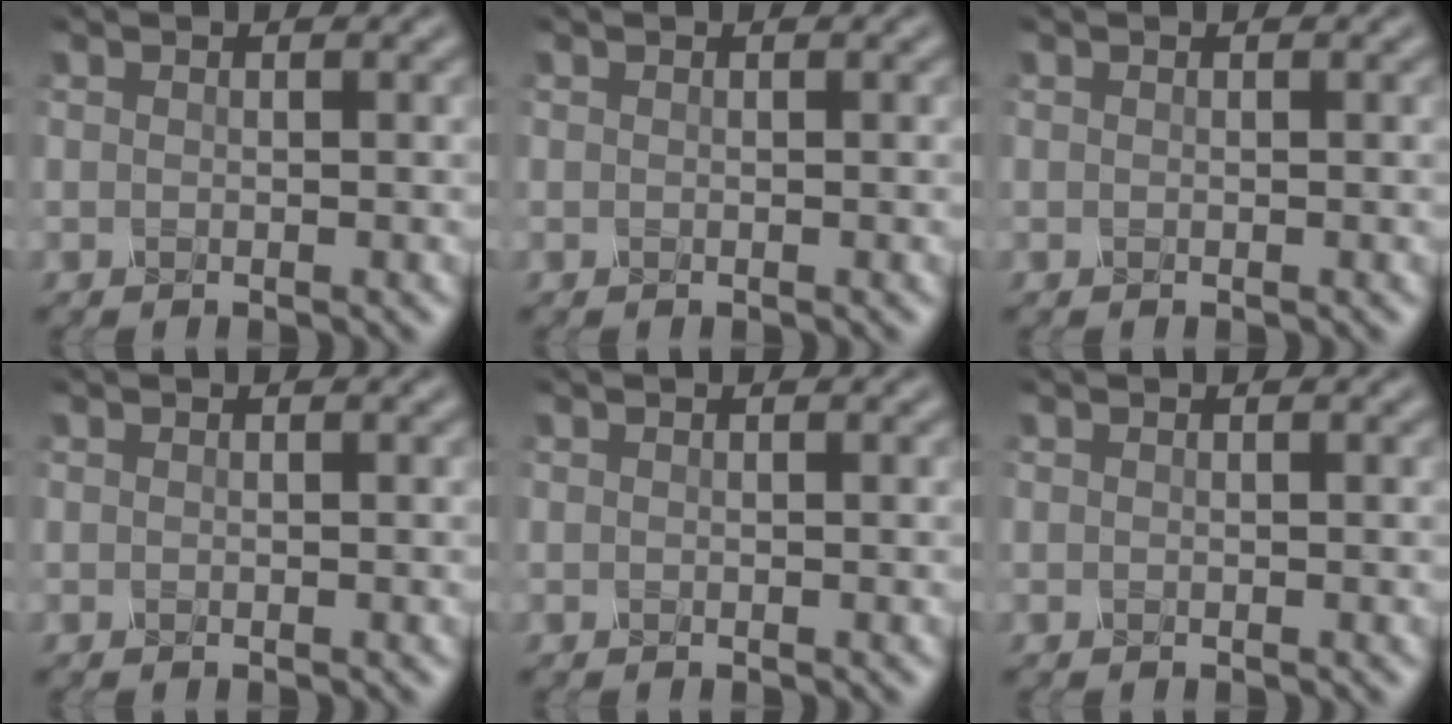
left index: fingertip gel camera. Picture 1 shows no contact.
{"total": 0.0}
{"total": 0.0}
{"total": 0.0}
{"total": 0.0}
{"total": 0.0}